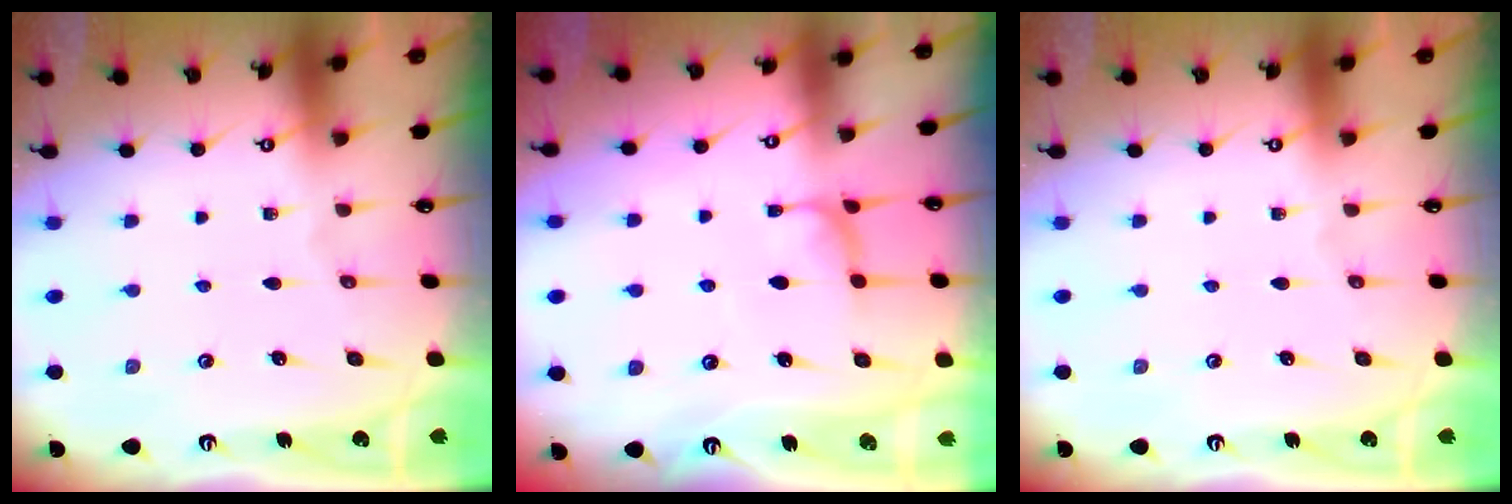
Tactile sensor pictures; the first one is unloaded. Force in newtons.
{"total": 0.9, "press": 0.8, "slide": 0.5}
{"total": 0.0}